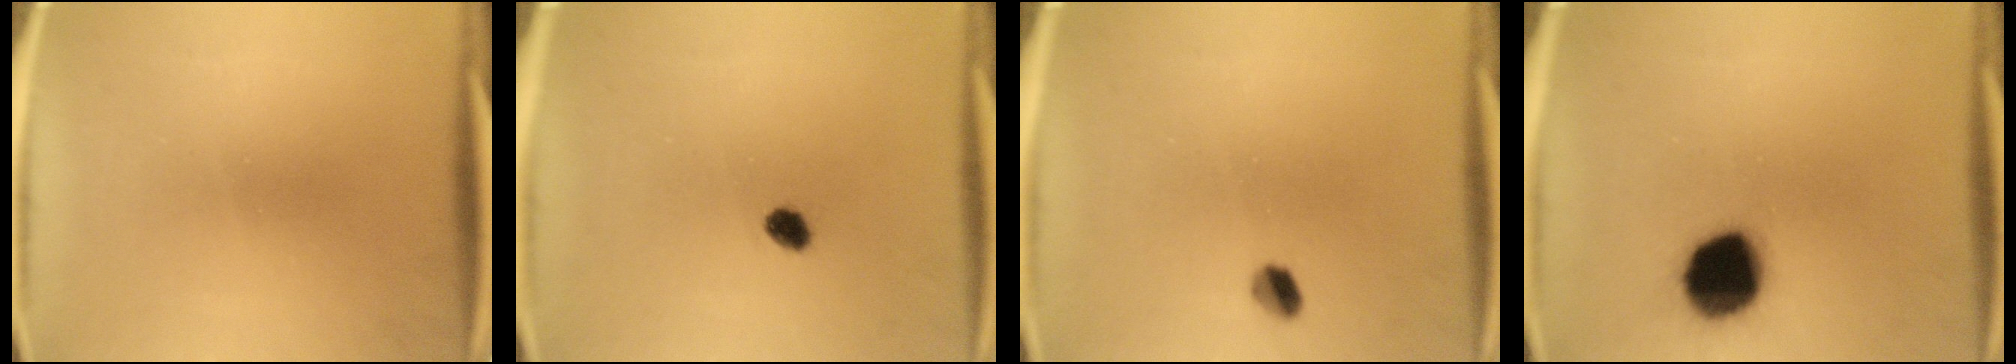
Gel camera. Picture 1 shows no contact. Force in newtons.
{"total": 2.2}
{"total": 2.7}
{"total": 15.1}